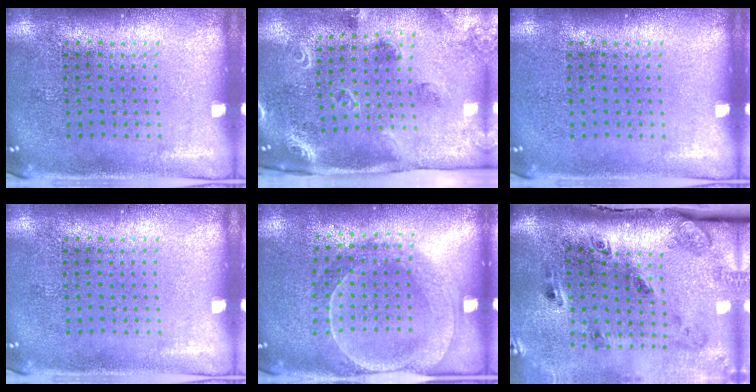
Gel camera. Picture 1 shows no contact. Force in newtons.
{"total": 1.8, "press": 1.7, "slide": 0.5}
{"total": 0.0}
{"total": 0.0}
{"total": 1.9, "press": 1.8, "slide": 0.6}
{"total": 3.2, "press": 2.0, "slide": 2.5}